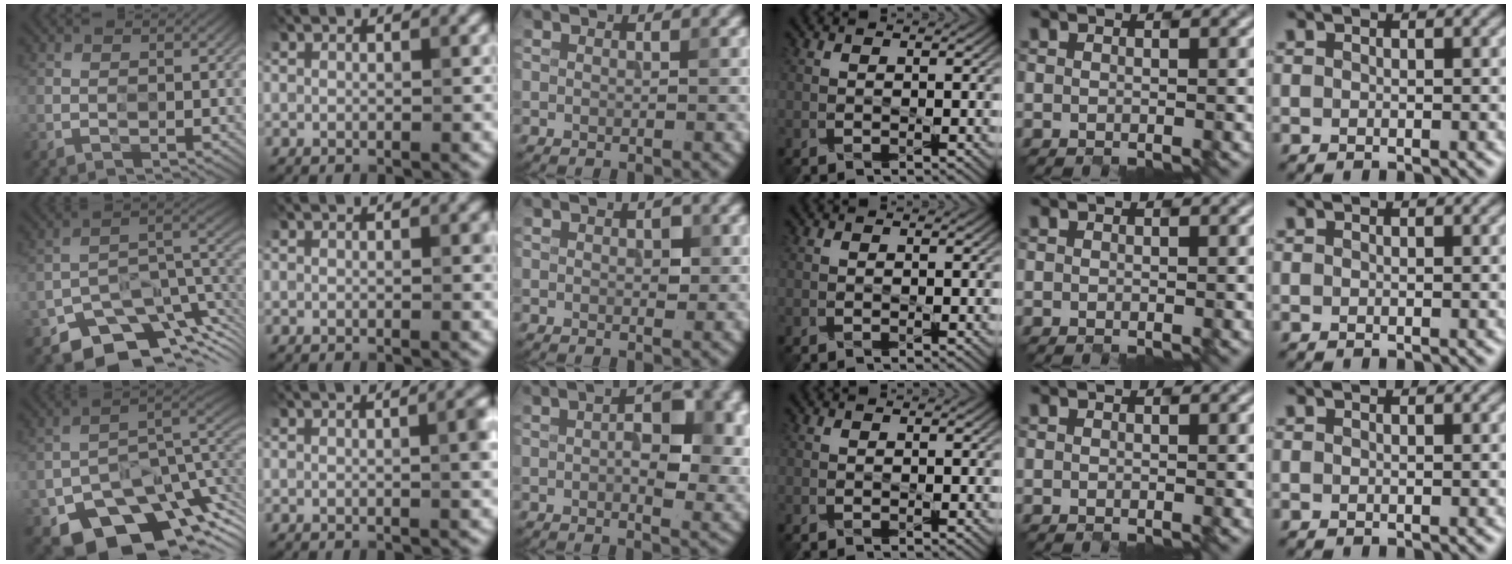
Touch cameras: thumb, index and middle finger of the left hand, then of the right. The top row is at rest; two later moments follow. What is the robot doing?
{"motion": "open", "object": "glasses case"}